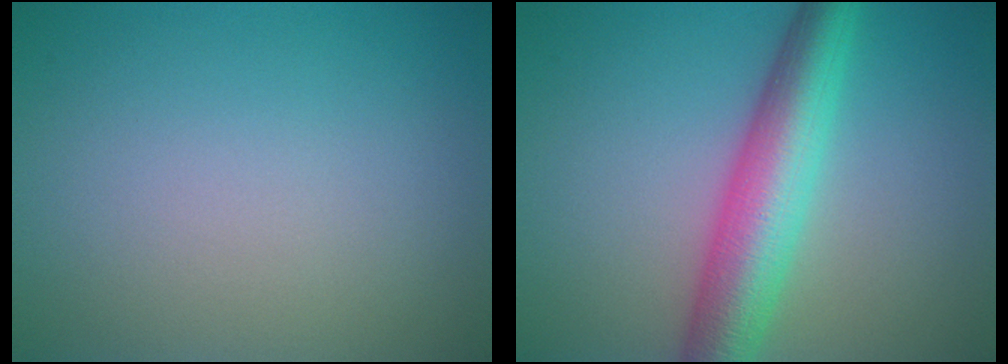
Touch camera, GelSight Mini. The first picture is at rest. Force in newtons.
{"total": 7.0, "press": 7.0, "slide": 0.1}